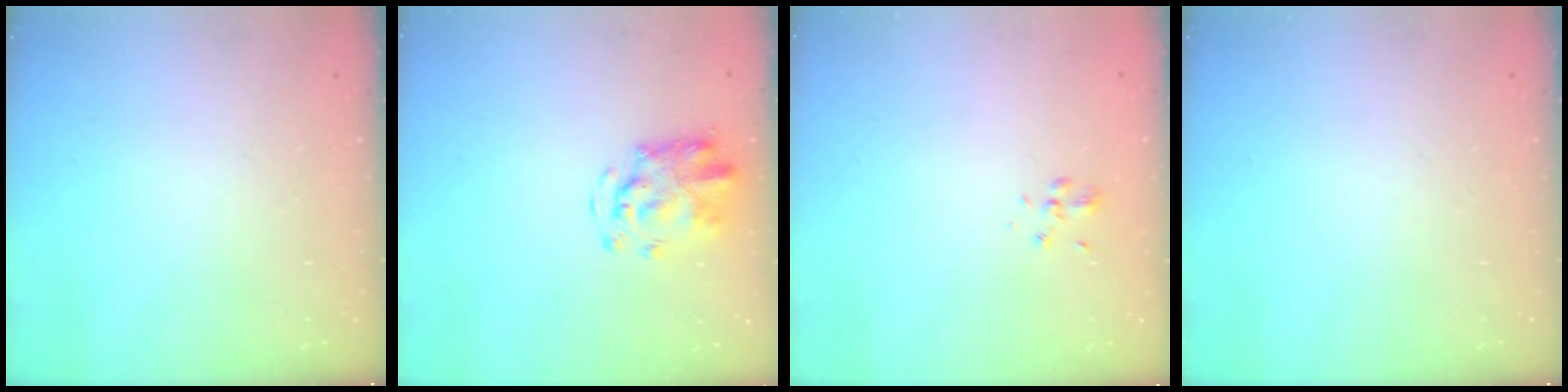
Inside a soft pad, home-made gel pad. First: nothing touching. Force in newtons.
{"total": 3.8, "press": 3.7, "slide": 0.9}
{"total": 1.9, "press": 1.6, "slide": 0.9}
{"total": 0.0}